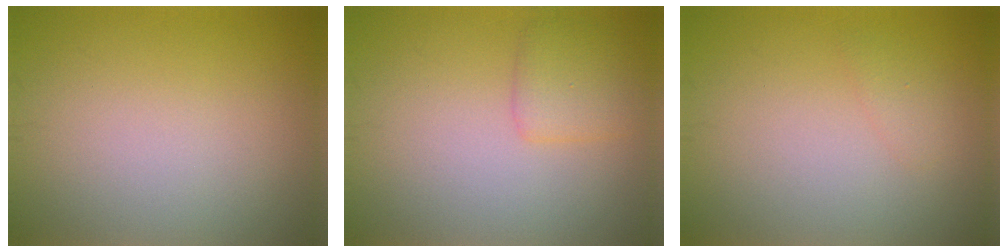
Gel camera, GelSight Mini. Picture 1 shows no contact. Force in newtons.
{"total": 2.1, "press": 2.1, "slide": 0.1}
{"total": 0.9, "press": 0.9, "slide": 0.1}